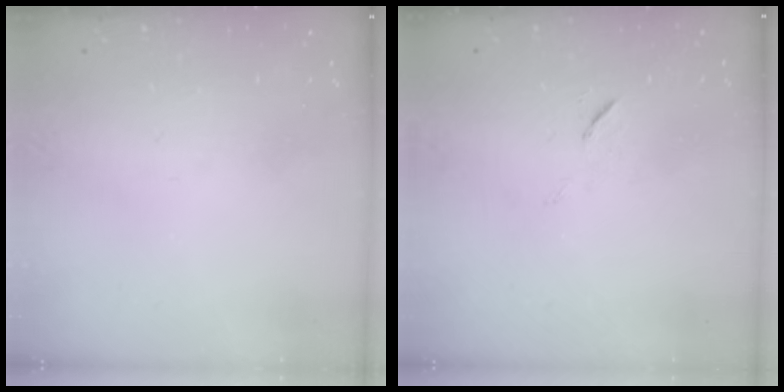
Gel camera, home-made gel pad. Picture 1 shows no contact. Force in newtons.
{"total": 6.6, "press": 6.3, "slide": 2.0}